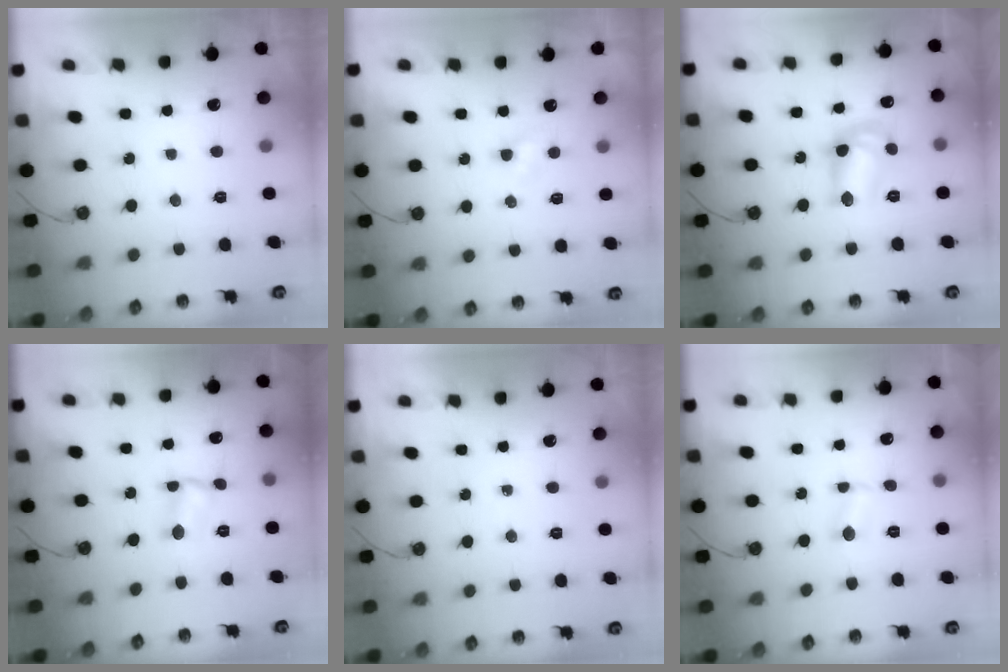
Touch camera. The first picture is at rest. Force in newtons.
{"total": 3.0, "press": 3.0, "slide": 0.3}
{"total": 11.6, "press": 11.6, "slide": 0.8}
{"total": 2.0, "press": 2.0, "slide": 0.0}
{"total": 0.0}
{"total": 2.5, "press": 2.4, "slide": 0.8}